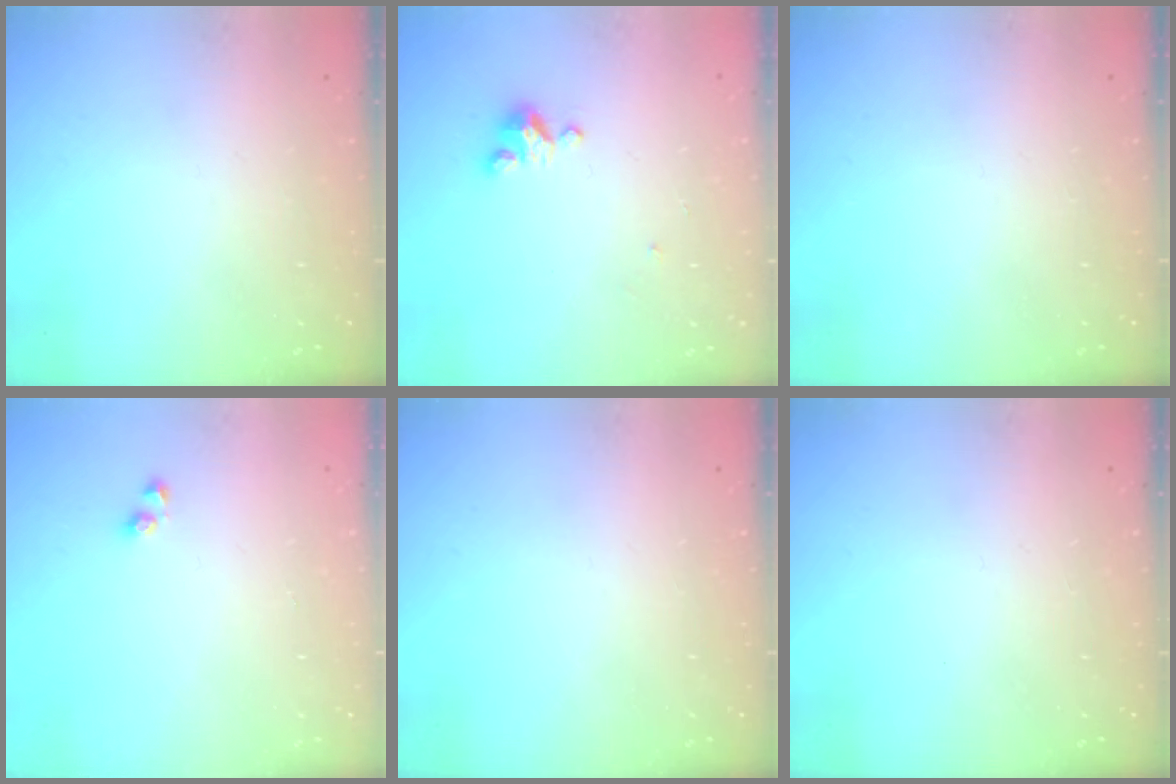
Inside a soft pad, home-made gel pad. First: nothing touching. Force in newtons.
{"total": 2.9, "press": 2.9, "slide": 0.3}
{"total": 0.0}
{"total": 2.9, "press": 2.7, "slide": 1.1}
{"total": 0.0}
{"total": 0.0}